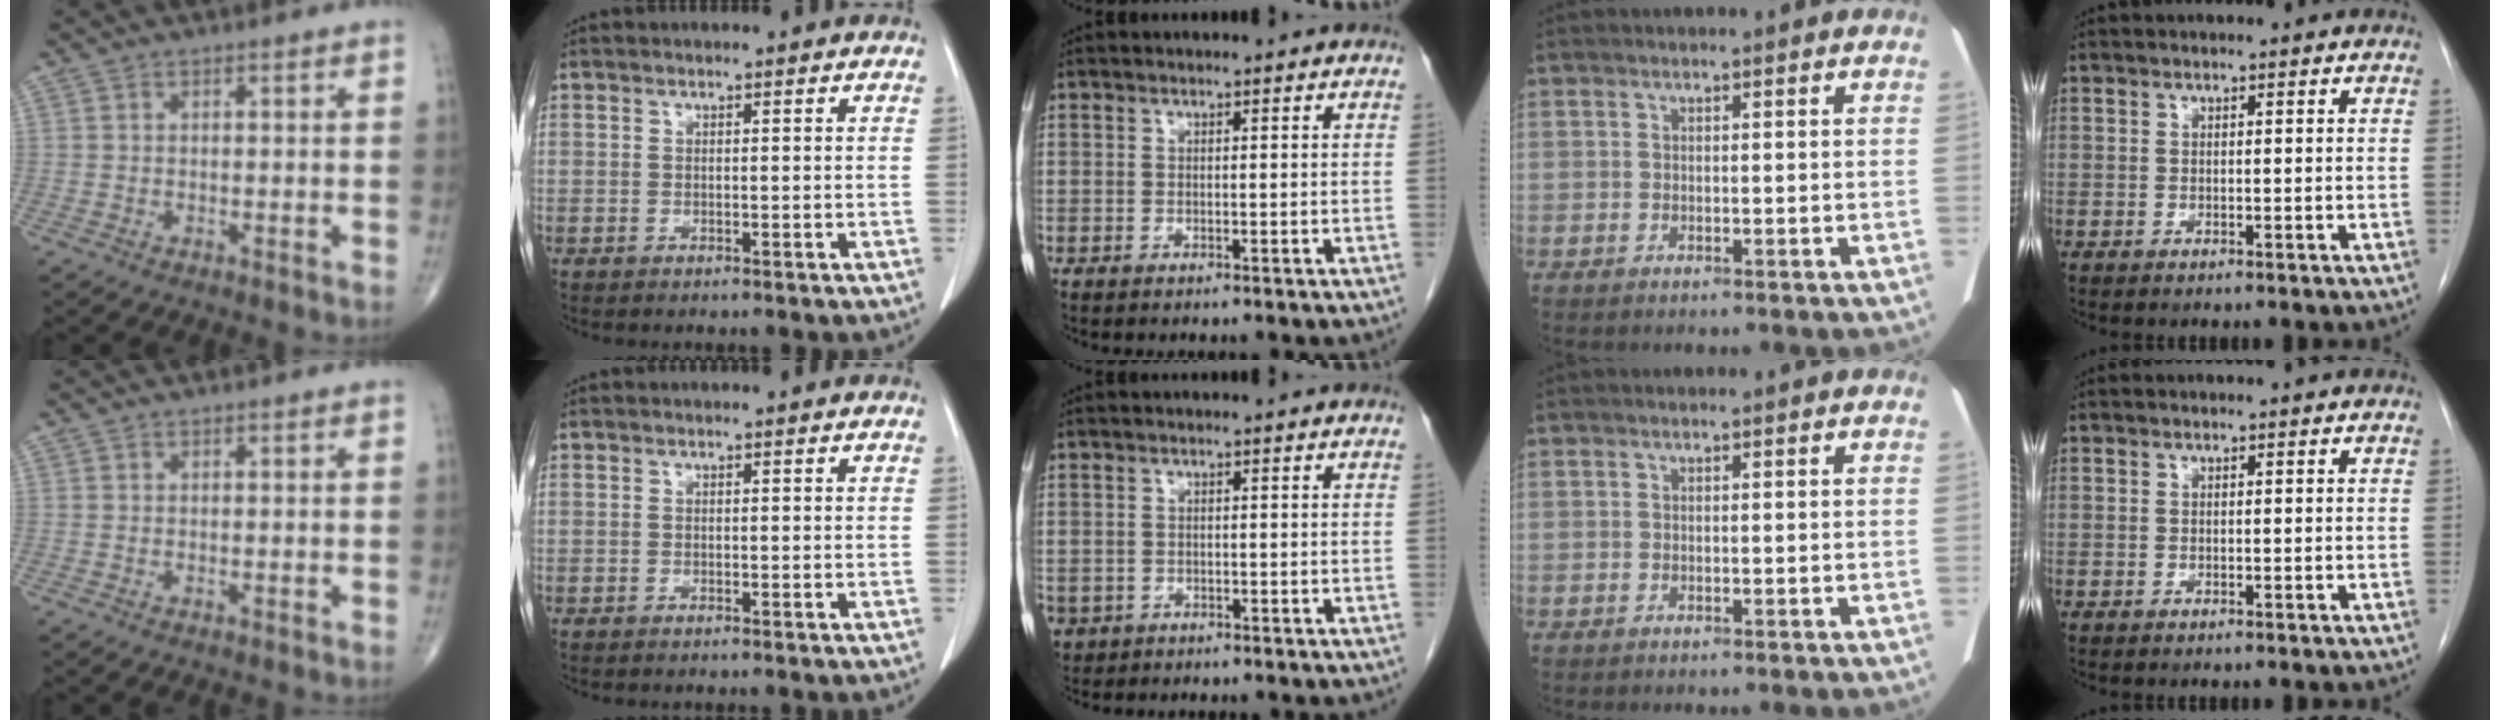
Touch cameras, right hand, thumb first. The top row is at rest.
{"middle": {"total": 2.5, "force": [-1.4, 2.1, 0.4], "torque": [-0.011, 0.001, -0.021]}}